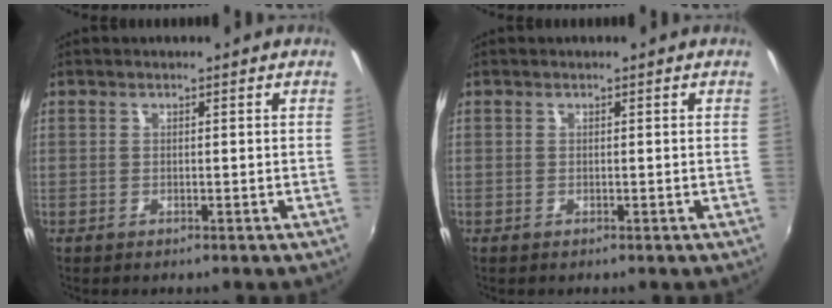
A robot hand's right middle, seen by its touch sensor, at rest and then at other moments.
{"total": 0.0}